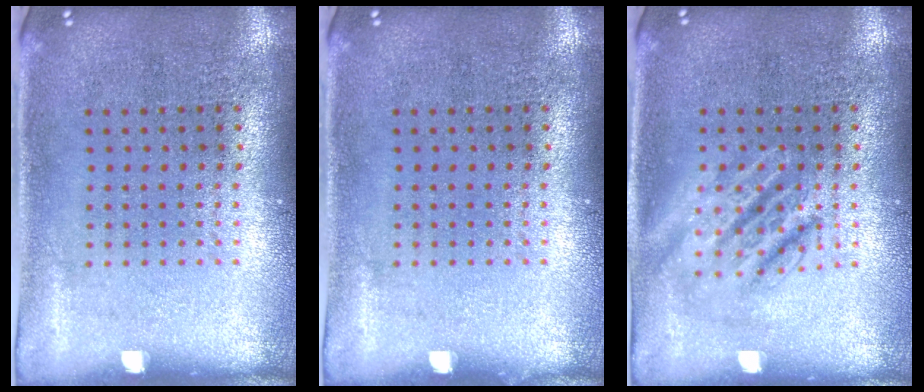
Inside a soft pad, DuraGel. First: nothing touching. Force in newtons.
{"total": 0.0}
{"total": 2.8, "press": 2.8, "slide": 0.3}